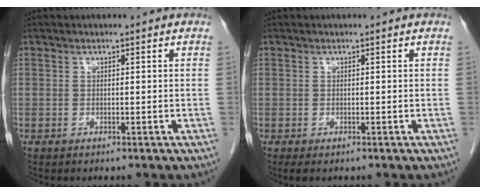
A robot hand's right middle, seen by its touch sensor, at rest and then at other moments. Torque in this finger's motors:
{"motor_torque": [0.73, -0.28, -0.04, 0.02]}